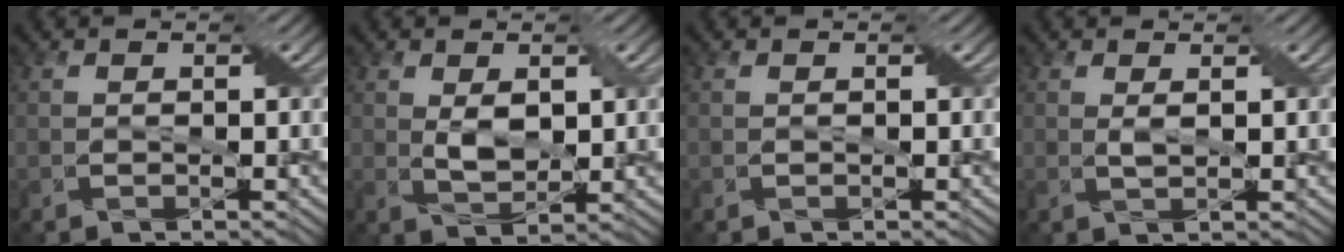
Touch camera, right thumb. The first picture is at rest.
{"total": 3.2, "force": [0.6, 1.7, 2.6], "torque": [-0.061, -0.005, 0.015]}
{"total": 0.0}
{"total": 1.0, "force": [0.4, 0.1, 0.9], "torque": [-0.025, -0.002, 0.008]}